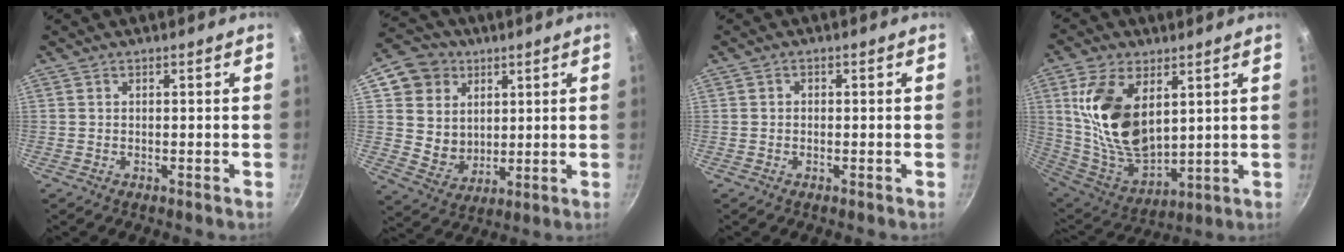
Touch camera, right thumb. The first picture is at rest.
{"total": 12.0, "force": [4.4, 10.4, 4.2], "torque": [-0.036, -0.011, 0.087]}
{"total": 0.7, "force": [-0.2, 0.6, 0.2], "torque": [-0.003, 0.004, -0.004]}
{"total": 18.2, "force": [5.4, 10.4, 13.9], "torque": [-0.247, -0.043, 0.121]}